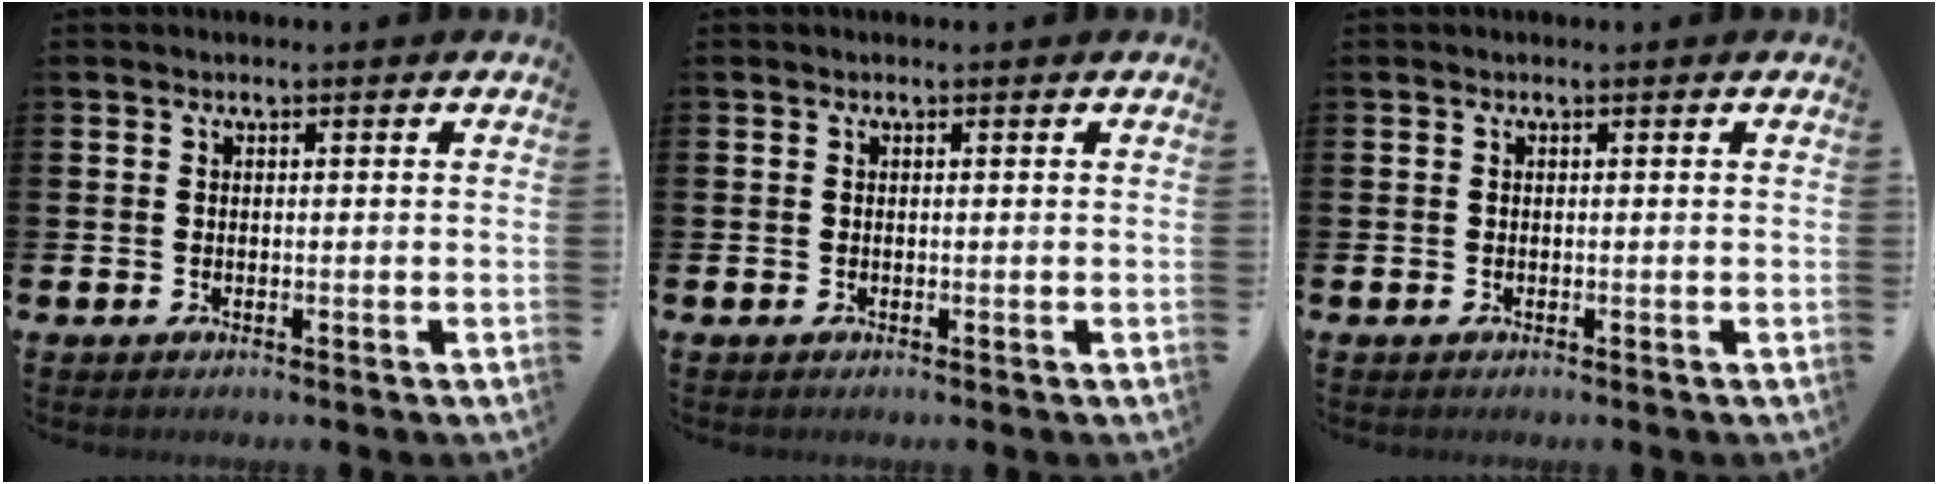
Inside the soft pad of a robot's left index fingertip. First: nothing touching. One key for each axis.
{"total": 0.0}
{"total": 0.0}